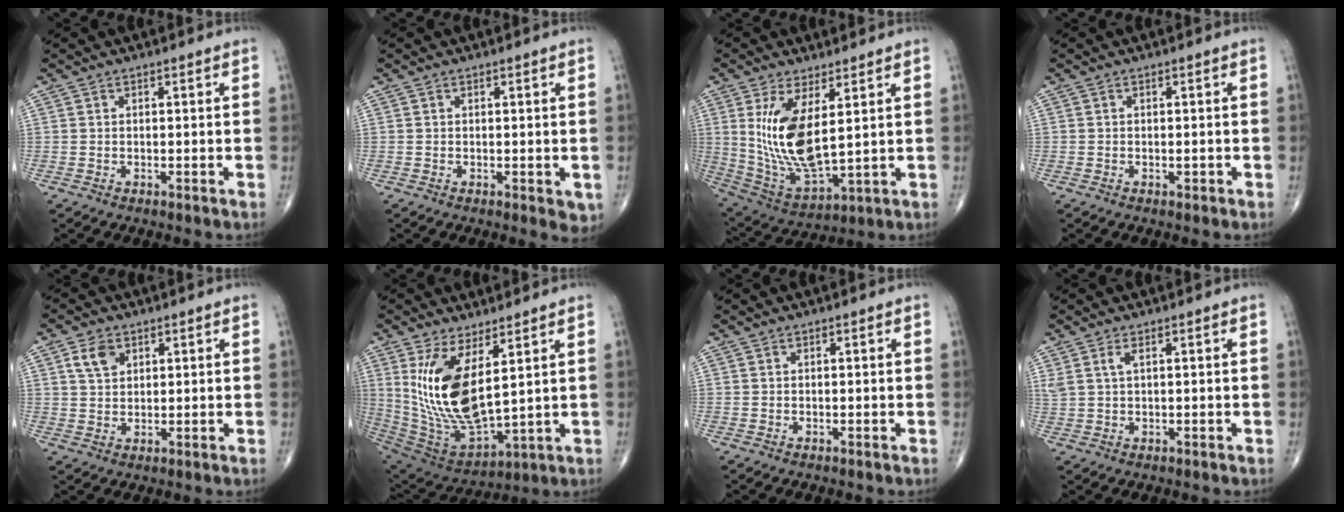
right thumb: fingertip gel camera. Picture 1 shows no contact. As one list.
[{"total": 2.6, "force": [-0.5, 1.2, 2.2], "torque": [-0.014, -0.004, -0.007]}, {"total": 14.2, "force": [3.3, 5.6, 12.6], "torque": [-0.245, -0.031, 0.084]}, {"total": 0.6, "force": [-0.2, 0.3, 0.4], "torque": [-0.001, 0.001, -0.005]}, {"total": 4.7, "force": [2.1, 3.2, 2.7], "torque": [-0.039, -0.006, 0.041]}, {"total": 16.9, "force": [5.0, 6.9, 14.6], "torque": [-0.284, -0.041, 0.118]}, {"total": 0.0}, {"total": 2.4, "force": [1.2, 0.8, 1.9], "torque": [-0.051, 0.007, 0.032]}]